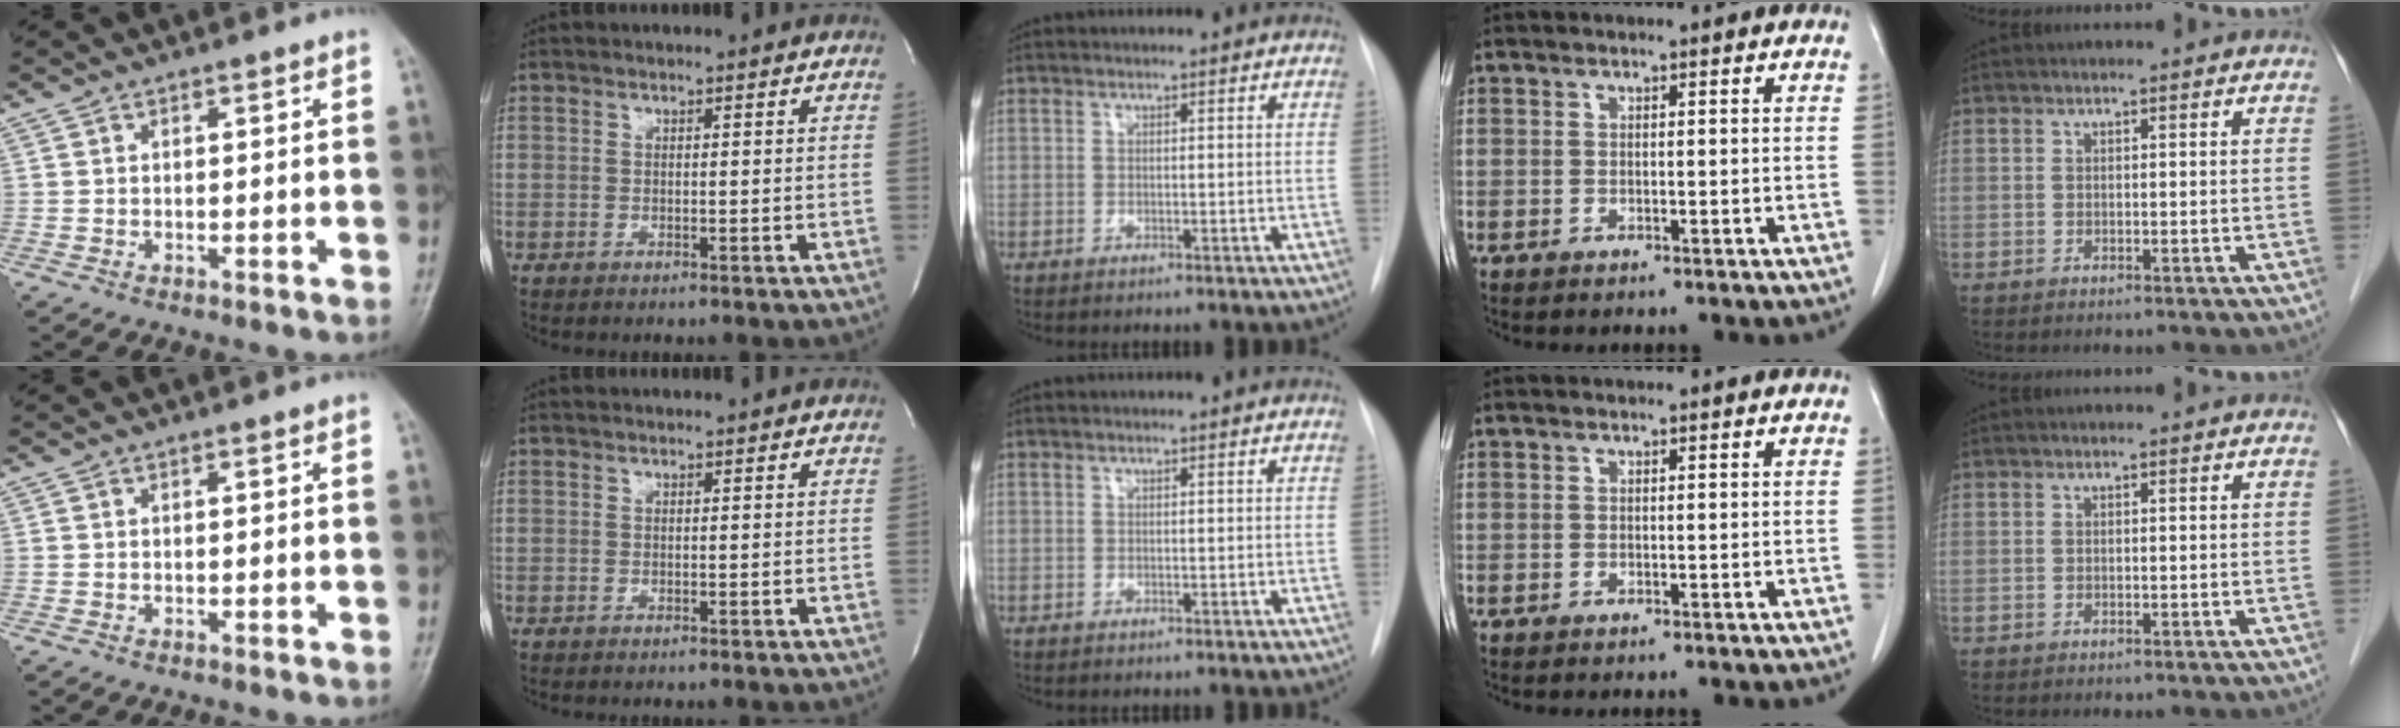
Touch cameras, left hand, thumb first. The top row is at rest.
{}